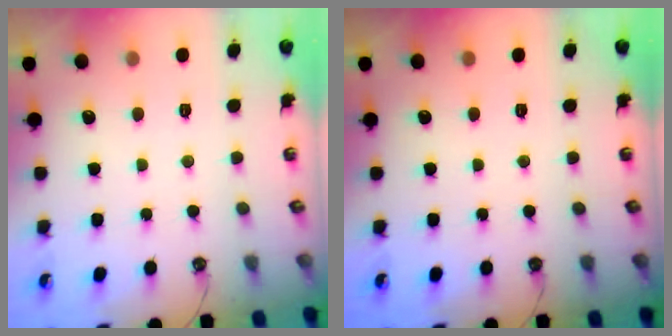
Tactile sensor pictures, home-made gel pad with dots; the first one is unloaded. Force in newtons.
{"total": 0.0}